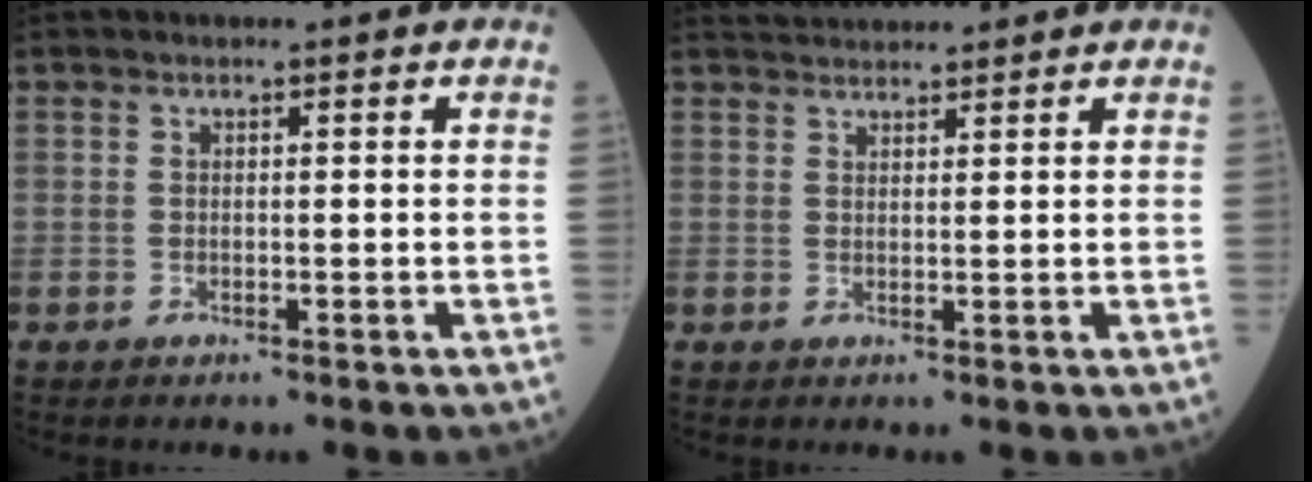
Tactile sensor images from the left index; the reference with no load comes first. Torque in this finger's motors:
{"motor_torque": [-0.09, -0.18, 0.03, 0.02]}